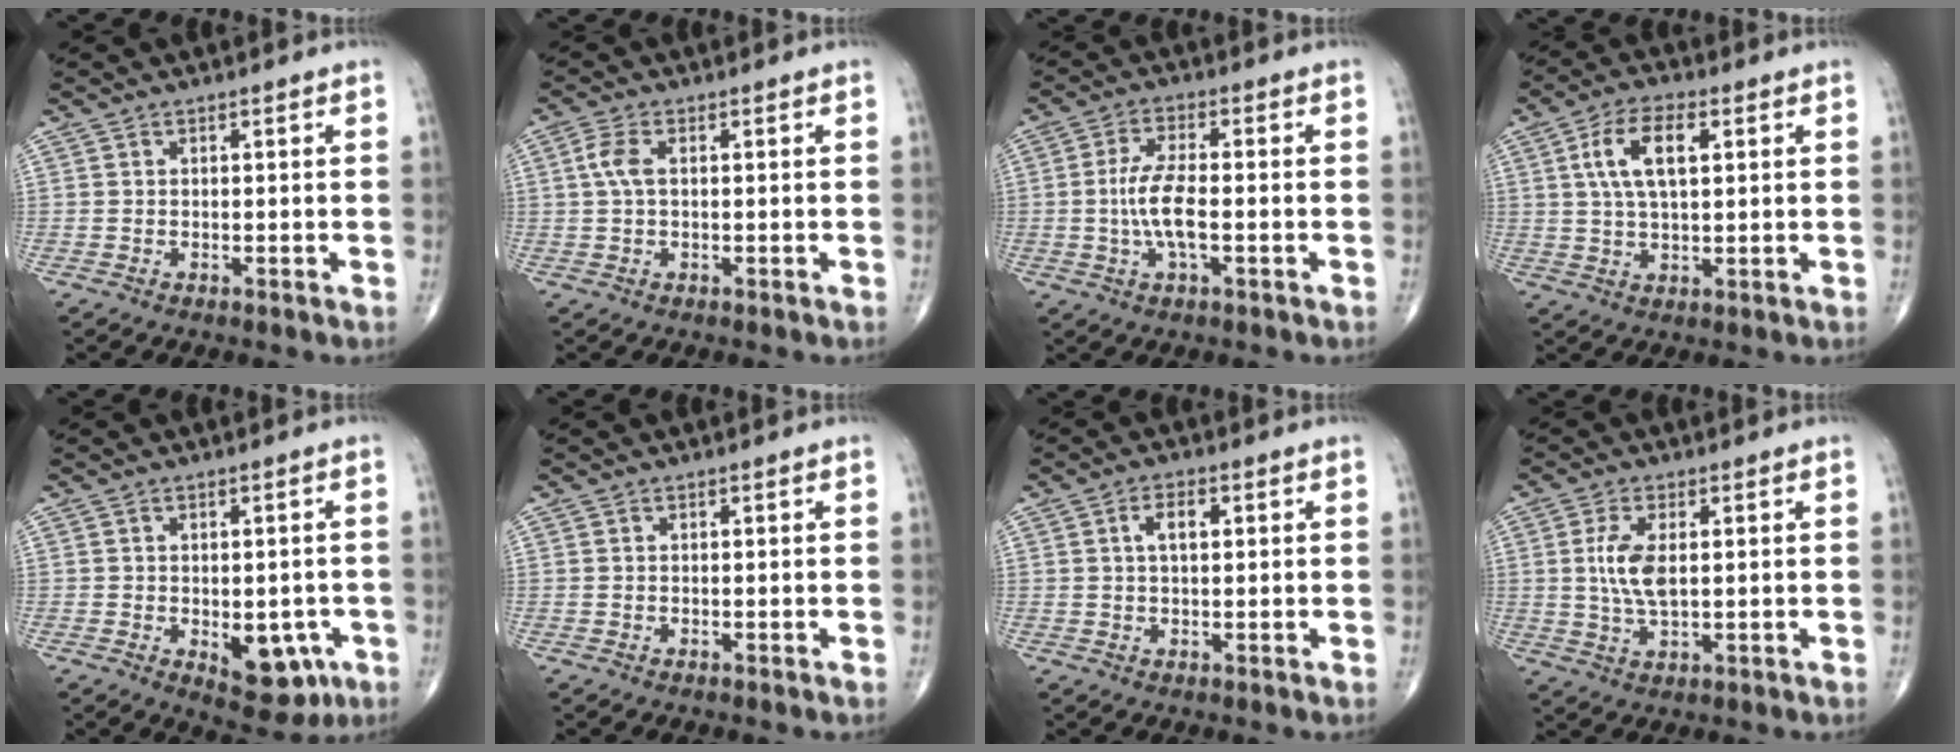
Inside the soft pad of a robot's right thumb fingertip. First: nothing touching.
{"total": 3.6, "force": [0.5, 1.7, 3.1], "torque": [-0.082, 0.011, 0.008]}
{"total": 7.6, "force": [-1.0, 2.7, 7.0], "torque": [-0.149, 0.008, -0.023]}
{"total": 9.3, "force": [2.6, 4.3, 7.8], "torque": [-0.142, 0.002, 0.045]}
{"total": 9.4, "force": [-3.0, 5.4, 7.1], "torque": [-0.059, 0.004, -0.026]}
{"total": 0.0}
{"total": 3.5, "force": [0.9, 1.7, 2.9], "torque": [-0.048, 0.003, 0.013]}
{"total": 6.7, "force": [0.9, 3.0, 5.9], "torque": [-0.126, -0.006, 0.019]}